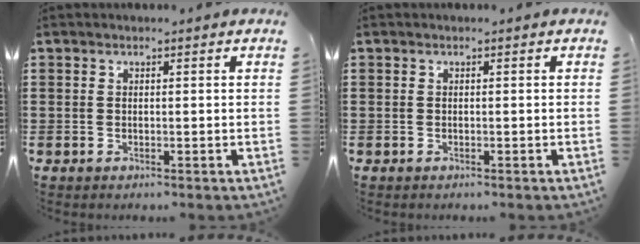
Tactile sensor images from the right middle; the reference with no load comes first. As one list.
[{"total": 0.0}]